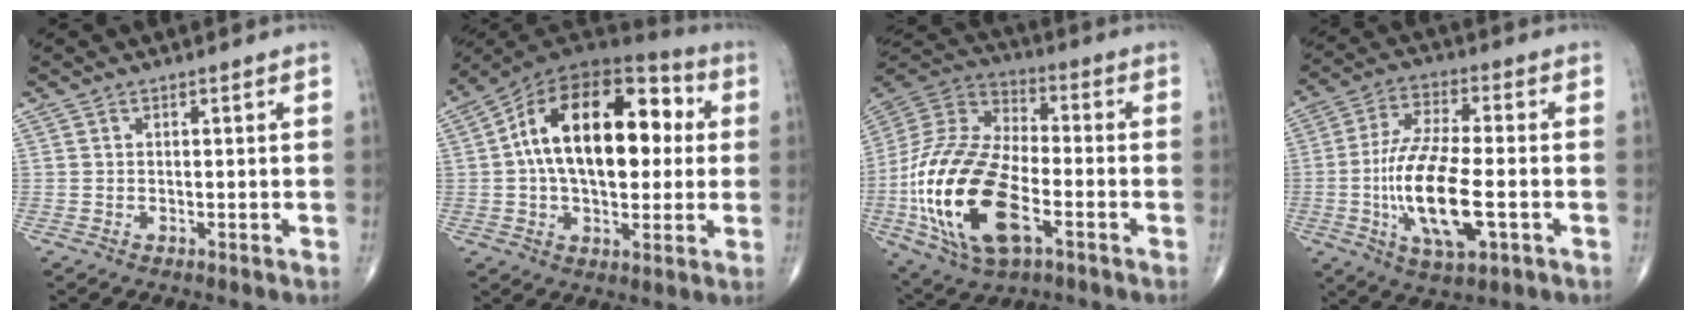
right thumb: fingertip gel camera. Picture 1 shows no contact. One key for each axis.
{"total": 23.2, "fx": 2.7, "fy": 13.1, "fz": 18.9, "tx": -0.284, "ty": 0.031, "tz": 0.032}
{"total": 25.3, "fx": -7.2, "fy": 12.7, "fz": 20.7, "tx": -0.432, "ty": 0.010, "tz": -0.126}
{"total": 16.2, "fx": -3.5, "fy": 5.8, "fz": 14.7, "tx": -0.288, "ty": 0.007, "tz": -0.062}